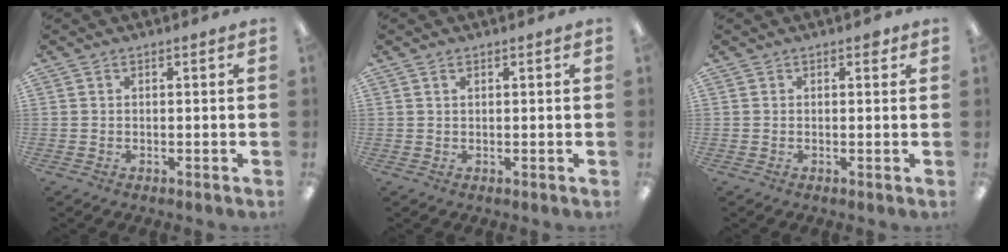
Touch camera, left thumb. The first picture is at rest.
{"total": 1.1, "force": [0.6, 0.6, 0.8], "torque": [-0.018, 0.003, 0.010]}
{"total": 1.3, "force": [0.8, 0.7, 0.8], "torque": [-0.002, -0.005, 0.010]}